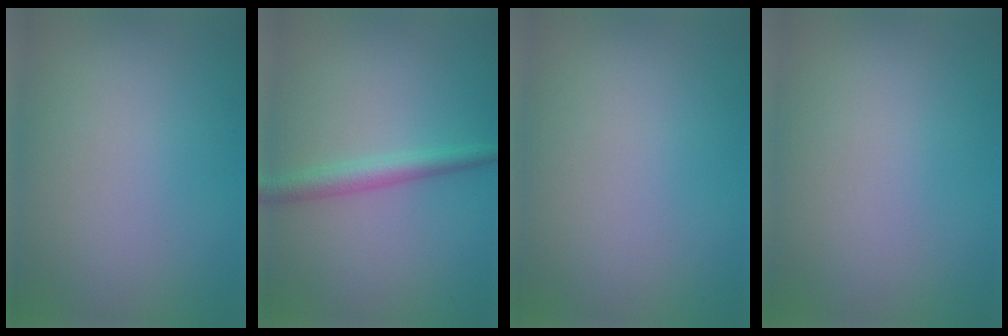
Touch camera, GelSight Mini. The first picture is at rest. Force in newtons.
{"total": 2.6, "press": 2.6, "slide": 0.1}
{"total": 0.0}
{"total": 0.0}